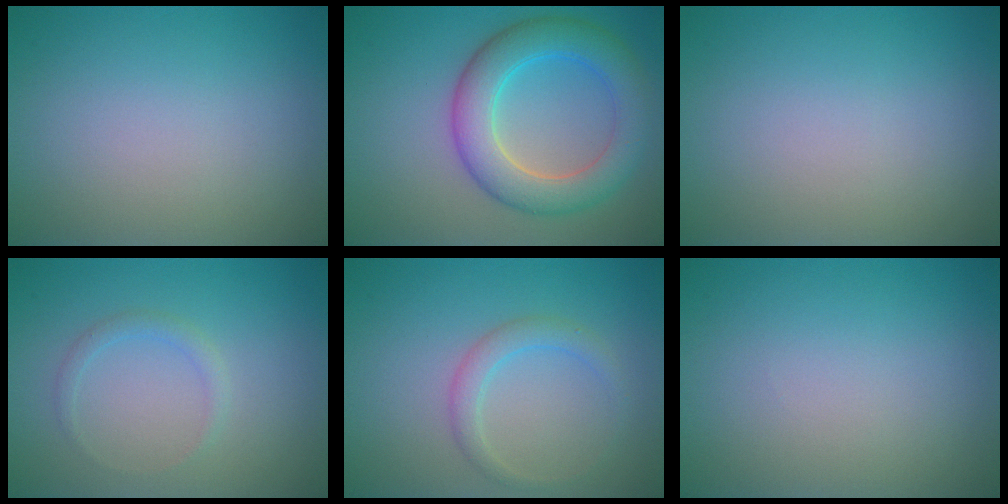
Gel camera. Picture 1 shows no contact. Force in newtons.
{"total": 6.5, "press": 6.5, "slide": 0.4}
{"total": 0.0}
{"total": 1.1, "press": 1.1, "slide": 0.1}
{"total": 2.0, "press": 2.0, "slide": 0.2}
{"total": 0.0}